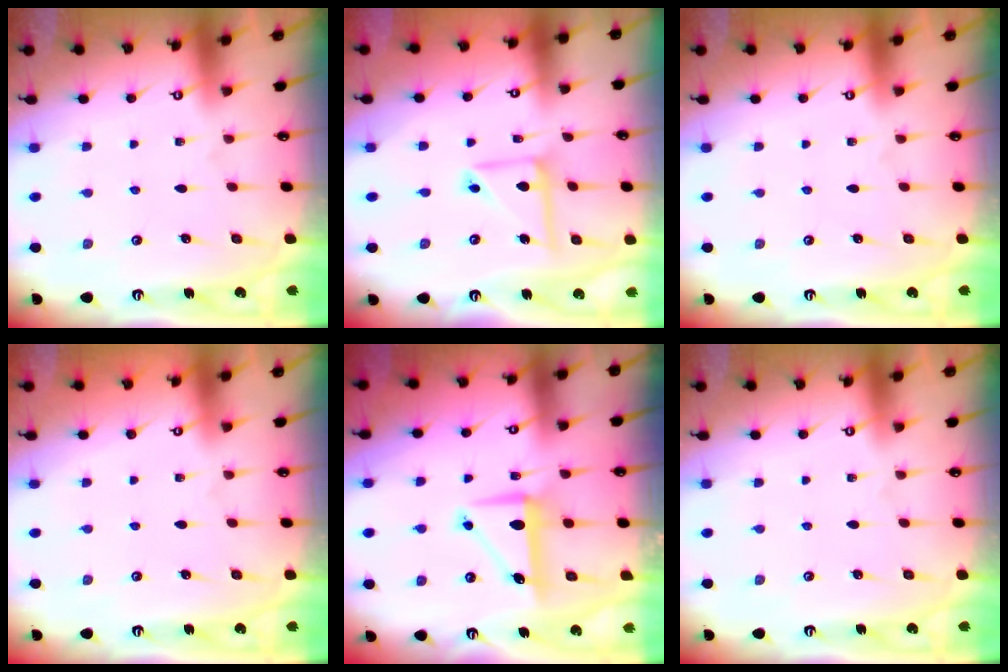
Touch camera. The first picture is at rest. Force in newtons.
{"total": 10.2, "press": 10.2, "slide": 0.8}
{"total": 0.0}
{"total": 0.0}
{"total": 8.3, "press": 8.2, "slide": 0.3}
{"total": 0.0}